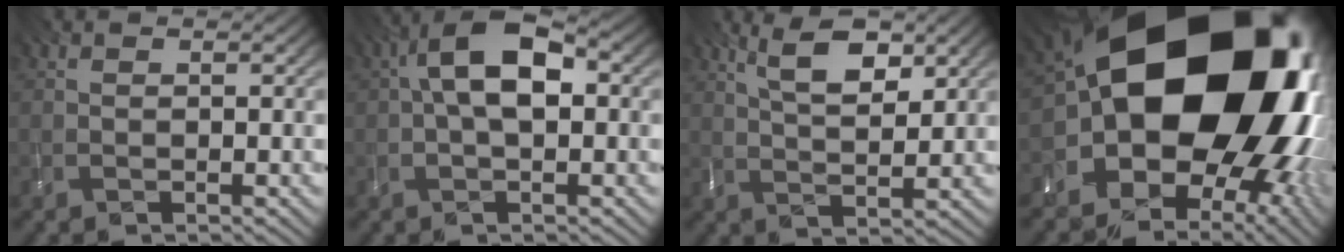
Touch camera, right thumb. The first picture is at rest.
{"total": 7.9, "force": [0.6, 3.9, 6.8], "torque": [-0.127, 0.016, 0.001]}
{"total": 6.1, "force": [3.3, 1.9, 4.7], "torque": [-0.086, 0.005, 0.065]}
{"total": 22.4, "force": [0.5, 17.2, 14.3], "torque": [-0.233, -0.063, 0.005]}